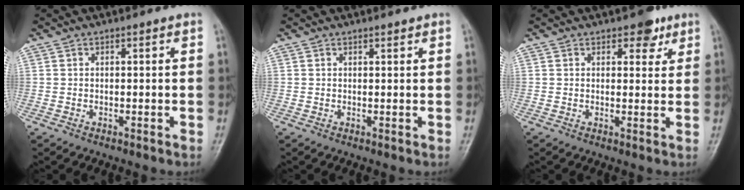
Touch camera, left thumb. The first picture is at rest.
{"total": 0.6, "force": [0.6, 0.0, 0.1], "torque": [-0.004, -0.006, 0.008]}
{"total": 3.9, "force": [2.5, 2.2, 2.0], "torque": [-0.003, -0.011, 0.032]}